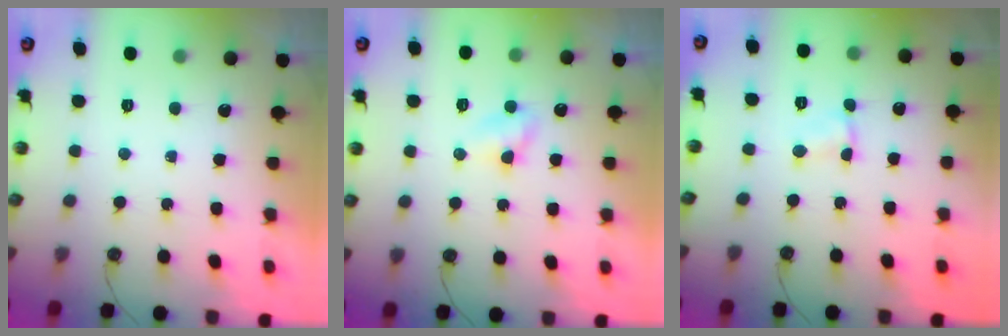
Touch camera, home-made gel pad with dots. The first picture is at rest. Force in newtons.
{"total": 3.8, "press": 3.8, "slide": 0.6}
{"total": 1.5, "press": 1.5, "slide": 0.2}